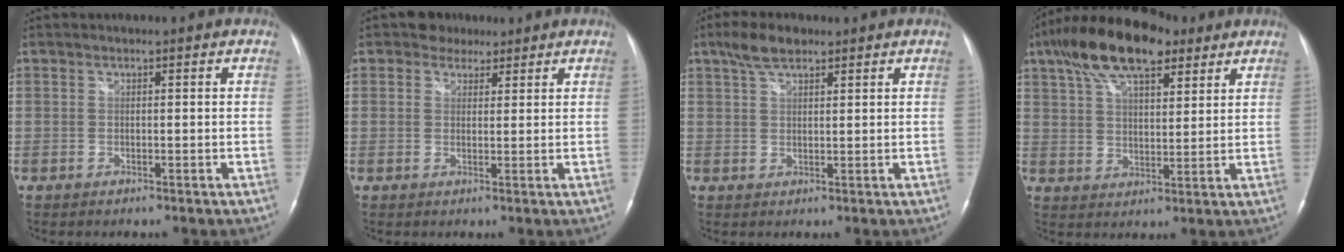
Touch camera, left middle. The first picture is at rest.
{"total": 3.3, "force": [2.4, 2.3, 0.5], "torque": [-0.011, 0.011, 0.036]}
{"total": 4.6, "force": [3.3, 1.8, 2.7], "torque": [-0.061, 0.014, 0.064]}
{"total": 15.3, "force": [9.7, 5.6, 10.4], "torque": [-0.204, 0.037, 0.175]}